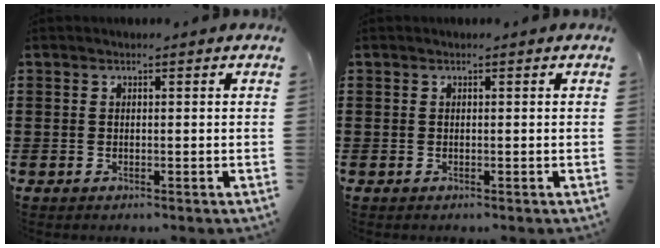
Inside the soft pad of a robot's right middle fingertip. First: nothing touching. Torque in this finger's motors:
{"motor_torque": [0.00, 0.00, 0.01, -0.01]}